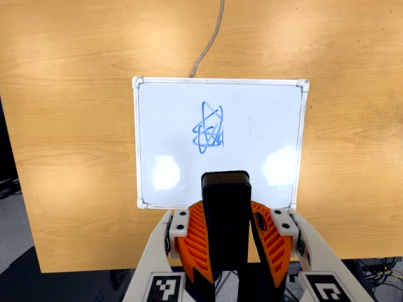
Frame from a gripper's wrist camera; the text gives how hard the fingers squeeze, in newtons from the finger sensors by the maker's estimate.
{"total": 7.9, "left": 7.5, "right": 8.2}